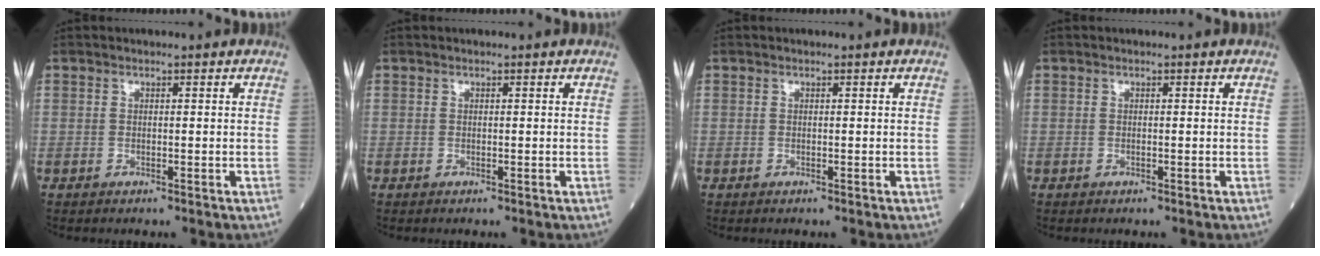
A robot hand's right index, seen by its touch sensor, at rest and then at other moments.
{"total": 0.0}
{"total": 0.0}
{"total": 0.0}